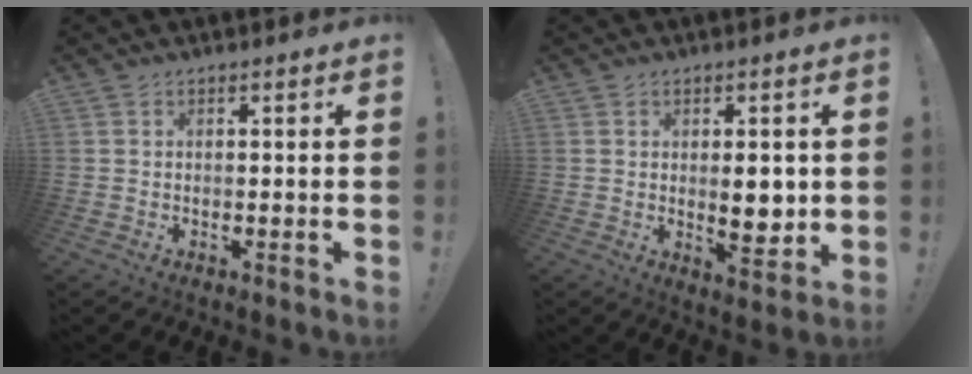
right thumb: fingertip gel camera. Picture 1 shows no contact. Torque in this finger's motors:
{"motor_torque": [1.10, 1.37, 1.05, -0.08, 0.03]}